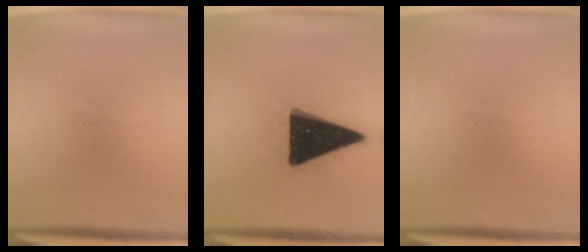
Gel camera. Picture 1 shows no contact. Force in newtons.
{"total": 18.5}
{"total": 0.0}